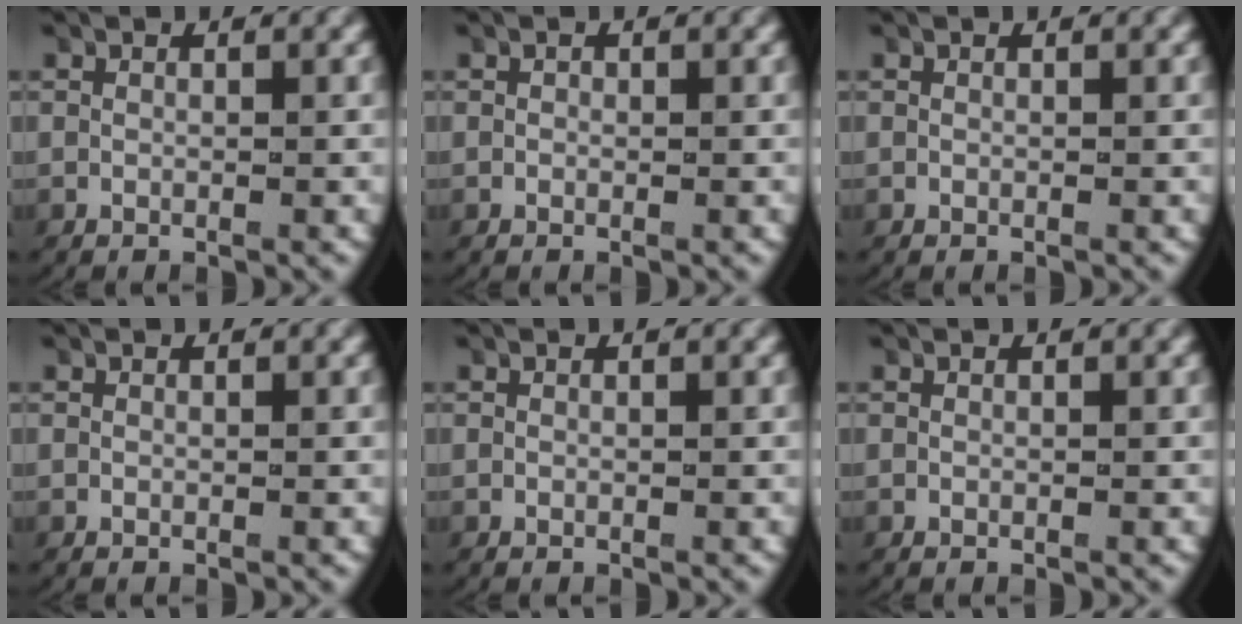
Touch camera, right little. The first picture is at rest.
{"total": 0.0}
{"total": 0.0}
{"total": 0.0}
{"total": 0.0}
{"total": 0.0}